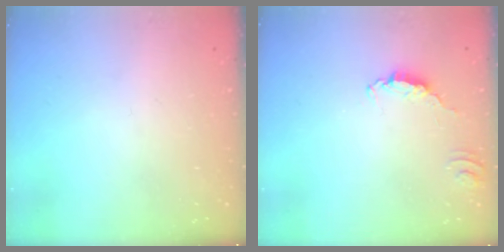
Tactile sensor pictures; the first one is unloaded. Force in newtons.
{"total": 1.7, "press": 1.7, "slide": 0.2}